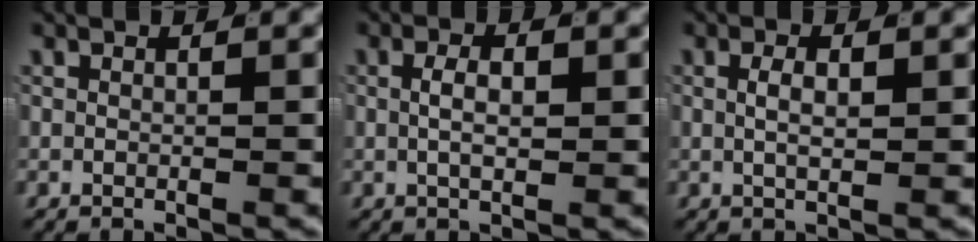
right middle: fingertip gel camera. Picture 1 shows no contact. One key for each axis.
{"total": 2.3, "fx": 0.0, "fy": 0.8, "fz": 2.1, "tx": -0.029, "ty": -0.002, "tz": 0.000}
{"total": 1.7, "fx": 0.2, "fy": 0.4, "fz": 1.7, "tx": -0.025, "ty": -0.003, "tz": 0.005}